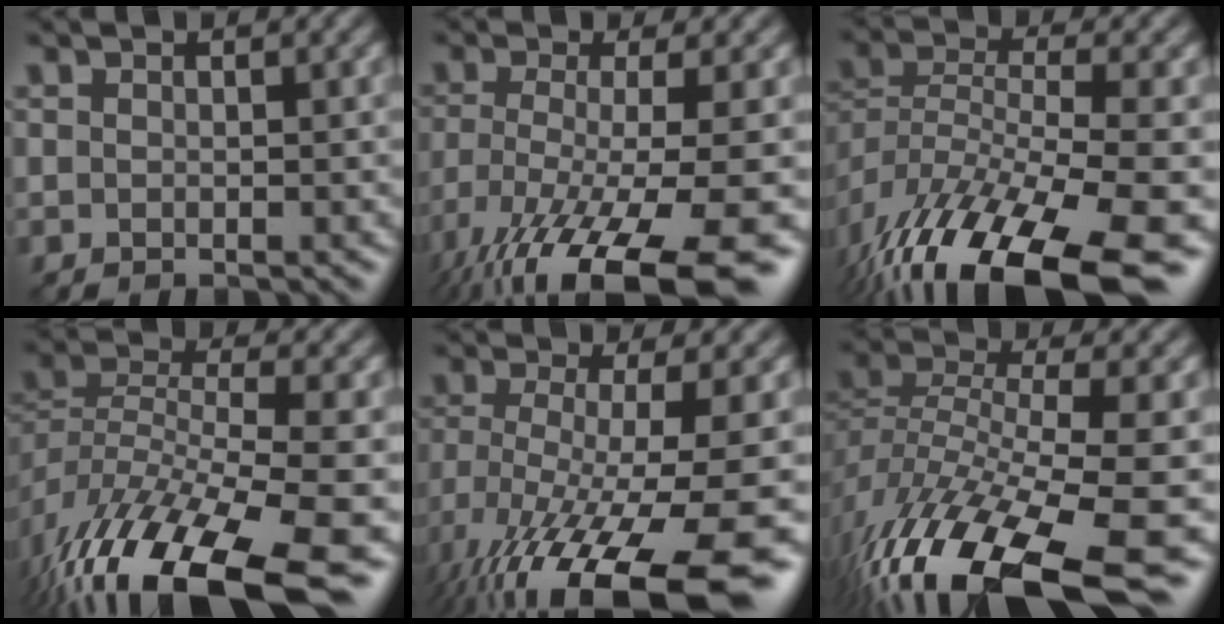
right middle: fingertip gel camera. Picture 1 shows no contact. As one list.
[{"total": 13.9, "force": [-8.5, 3.3, 10.4], "torque": [-0.204, -0.028, -0.139]}, {"total": 14.5, "force": [-9.0, 5.0, 10.2], "torque": [-0.210, -0.019, -0.144]}, {"total": 13.2, "force": [-7.8, 4.7, 9.5], "torque": [-0.189, -0.018, -0.126]}, {"total": 14.8, "force": [-7.6, 4.0, 12.0], "torque": [-0.224, -0.031, -0.115]}, {"total": 14.3, "force": [-8.5, 4.4, 10.7], "torque": [-0.221, -0.014, -0.145]}]